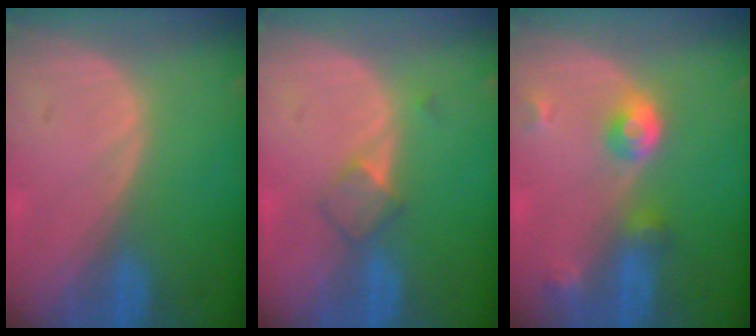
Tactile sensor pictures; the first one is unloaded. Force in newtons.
{"total": 3.0, "press": 2.7, "slide": 1.2}
{"total": 4.8, "press": 4.3, "slide": 2.1}